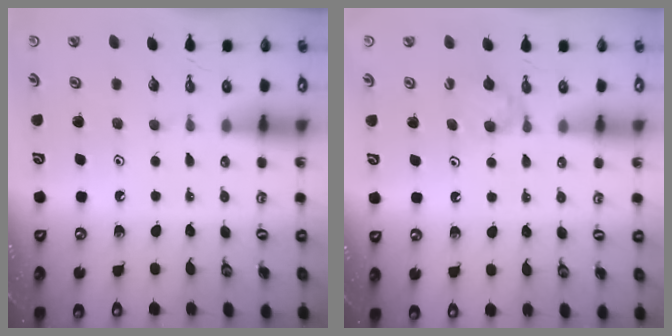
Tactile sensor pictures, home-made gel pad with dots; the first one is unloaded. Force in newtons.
{"total": 5.6, "press": 5.6, "slide": 0.8}